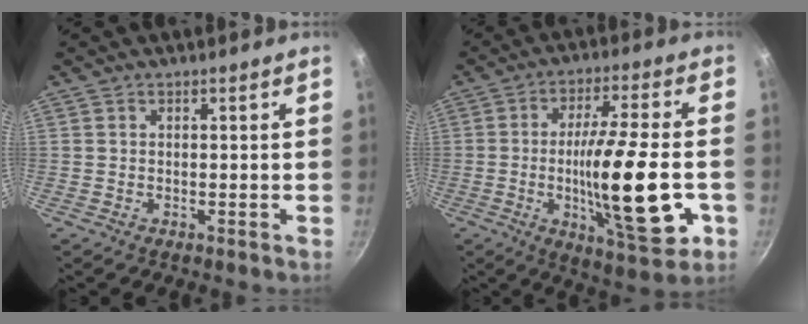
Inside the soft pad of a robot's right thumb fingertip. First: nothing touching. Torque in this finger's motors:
{"motor_torque": [2.62, 2.39, 2.12, -0.65, 0.55]}